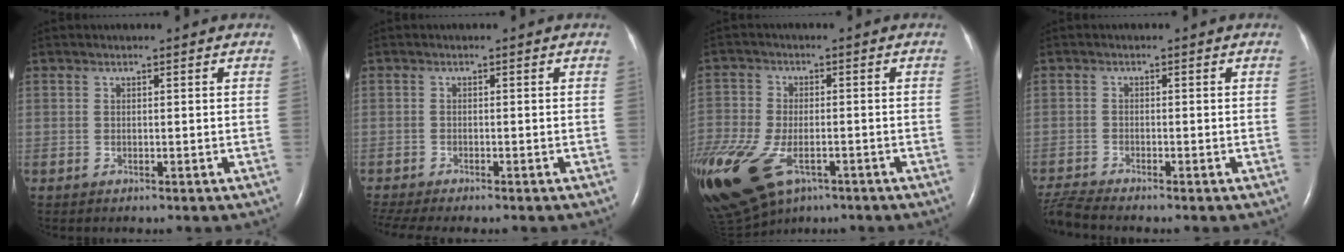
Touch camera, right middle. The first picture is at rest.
{"total": 6.0, "force": [-5.1, 1.0, 3.1], "torque": [-0.051, -0.005, -0.077]}
{"total": 26.9, "force": [-13.5, 16.1, 16.9], "torque": [-0.479, -0.045, -0.219]}
{"total": 3.9, "force": [-3.7, -0.8, 1.0], "torque": [-0.031, -0.019, -0.074]}